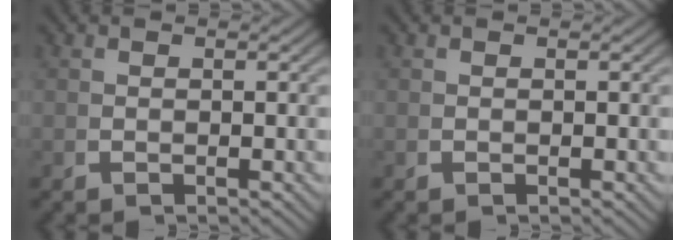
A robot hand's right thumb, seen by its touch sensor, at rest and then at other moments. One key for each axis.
{"total": 0.0}